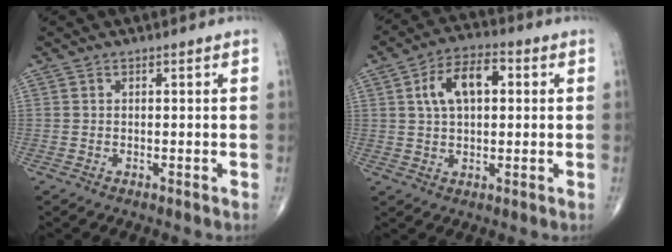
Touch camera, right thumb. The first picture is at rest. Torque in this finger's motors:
{"motor_torque": [0.01, 0.13, 0.44, 0.08, 0.07]}